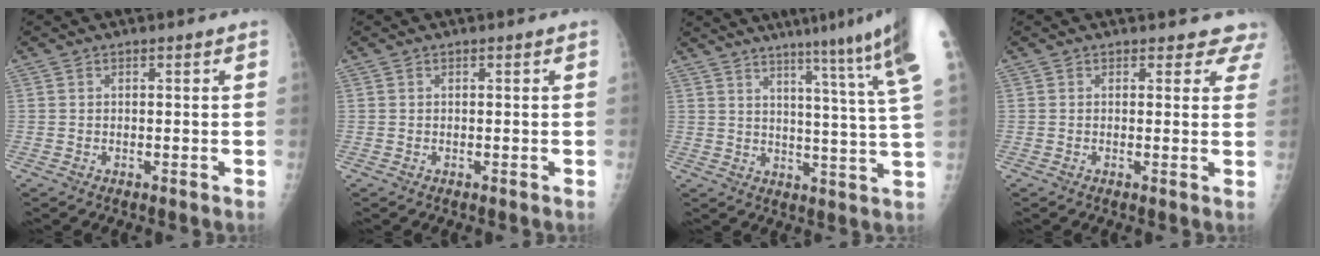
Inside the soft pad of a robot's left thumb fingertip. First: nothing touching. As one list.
[{"total": 0.0}, {"total": 17.4, "force": [11.2, -0.3, 13.2], "torque": [-0.169, -0.063, 0.137]}, {"total": 4.5, "force": [4.0, 2.1, -0.1], "torque": [0.044, -0.018, 0.016]}]